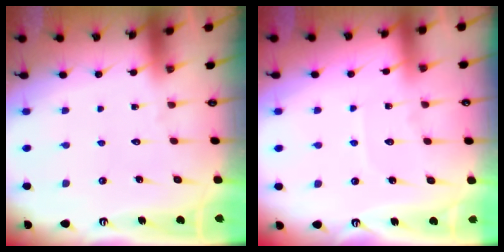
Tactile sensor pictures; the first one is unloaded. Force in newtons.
{"total": 3.9, "press": 3.8, "slide": 0.5}